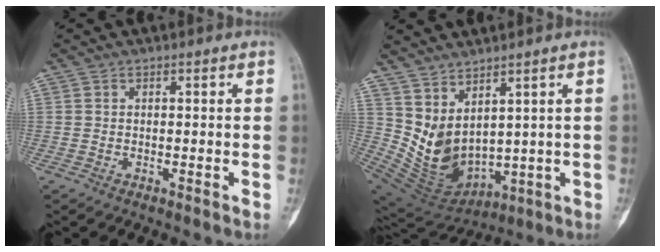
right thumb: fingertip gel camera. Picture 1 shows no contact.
{"total": 11.5, "force": [4.4, 6.4, 8.6], "torque": [-0.132, -0.036, 0.120]}